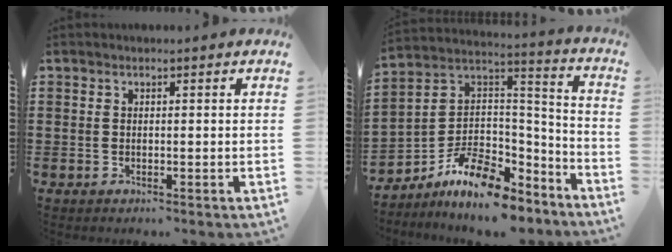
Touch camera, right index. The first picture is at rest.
{"total": 10.7, "force": [-8.2, 4.4, 5.3], "torque": [-0.110, 0.019, -0.159]}